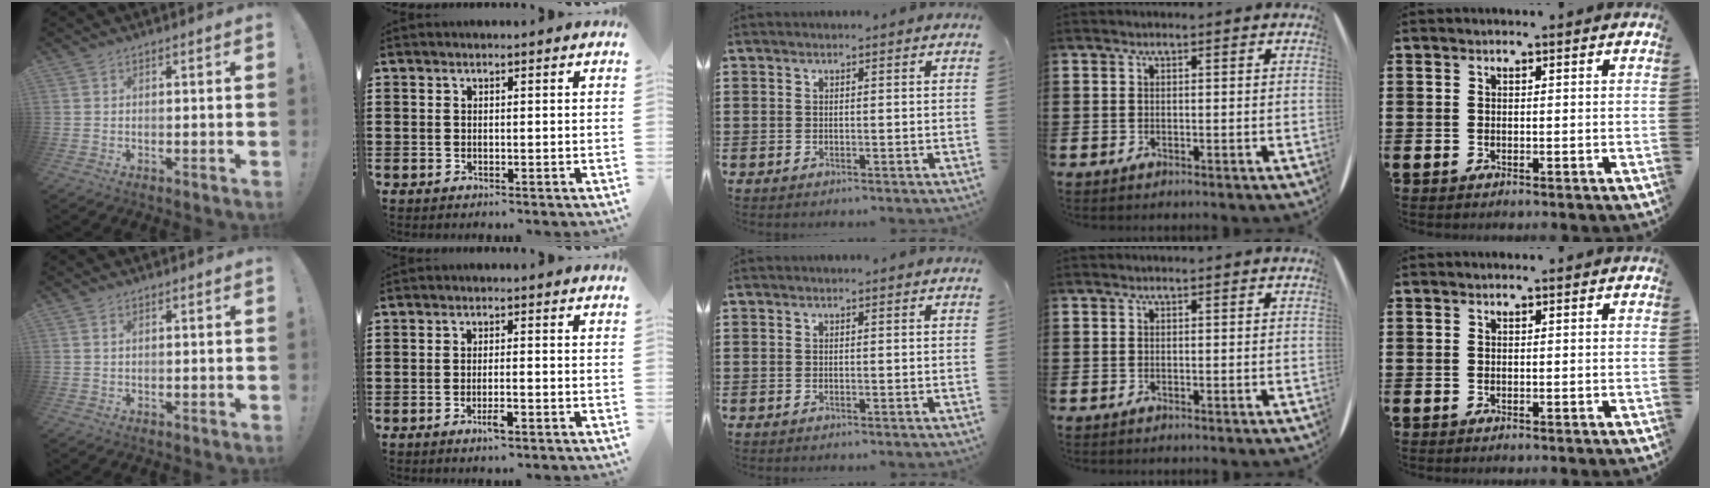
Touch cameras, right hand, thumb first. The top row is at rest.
{"thumb": {"total": 0.8, "force": [0.4, 0.5, 0.6], "torque": [-0.013, 0.002, 0.007]}, "index": {"total": 2.7, "force": [-1.5, 0.5, 2.2], "torque": [-0.043, -0.002, -0.029]}}